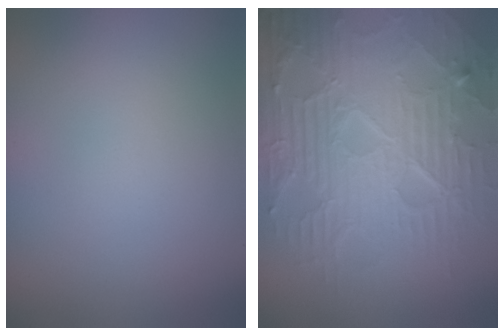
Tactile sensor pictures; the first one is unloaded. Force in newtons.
{"total": 10.9, "press": 6.8, "slide": 8.5}